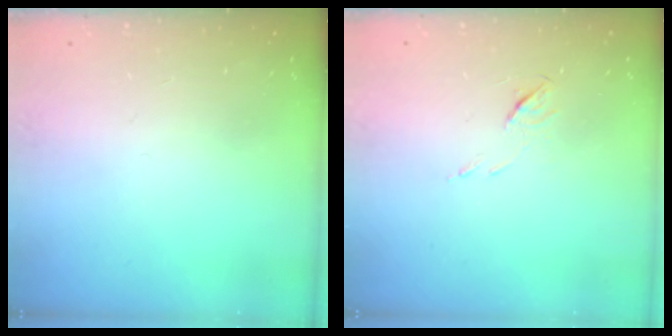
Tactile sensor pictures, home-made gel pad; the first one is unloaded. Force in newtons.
{"total": 5.1, "press": 5.0, "slide": 0.8}